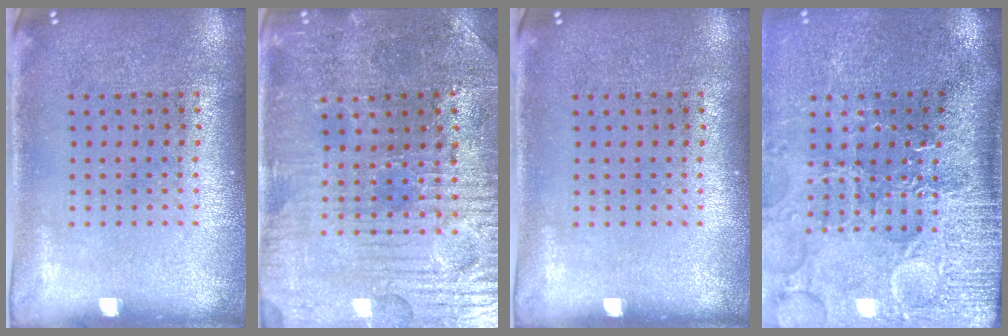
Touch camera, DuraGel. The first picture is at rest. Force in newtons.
{"total": 3.7, "press": 3.7, "slide": 0.6}
{"total": 0.0}
{"total": 4.5, "press": 3.8, "slide": 2.6}